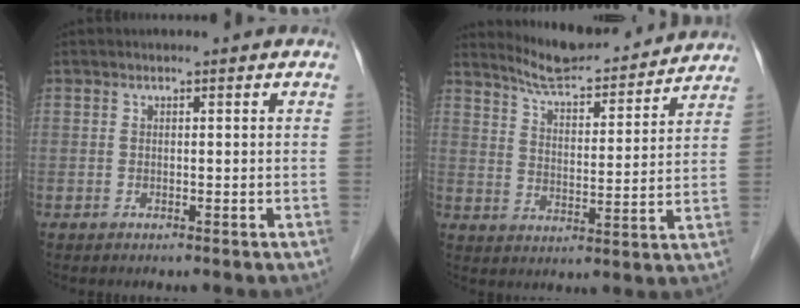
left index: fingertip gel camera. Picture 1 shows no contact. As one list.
[{"total": 14.0, "force": [13.3, 1.7, 3.9], "torque": [-0.060, -0.001, 0.192]}]